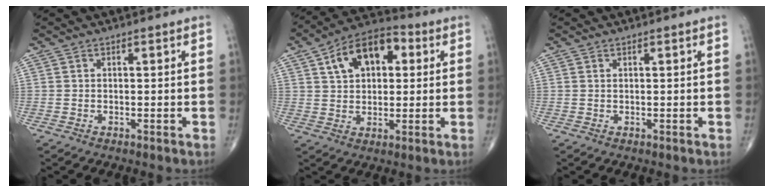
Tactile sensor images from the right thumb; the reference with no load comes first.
{"total": 13.3, "force": [4.2, 8.1, 9.6], "torque": [-0.131, 0.015, 0.061]}
{"total": 0.0}